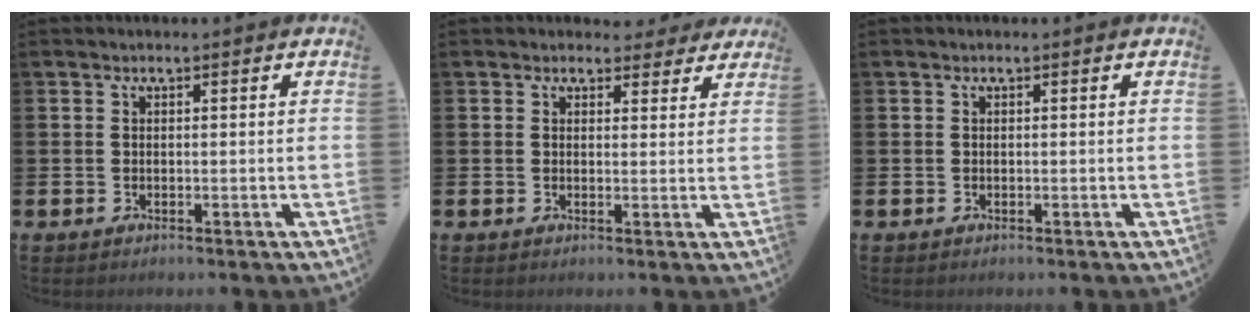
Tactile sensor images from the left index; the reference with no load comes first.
{"total": 2.6, "force": [2.3, 1.2, 0.2], "torque": [0.006, -0.013, 0.036]}
{"total": 0.0}